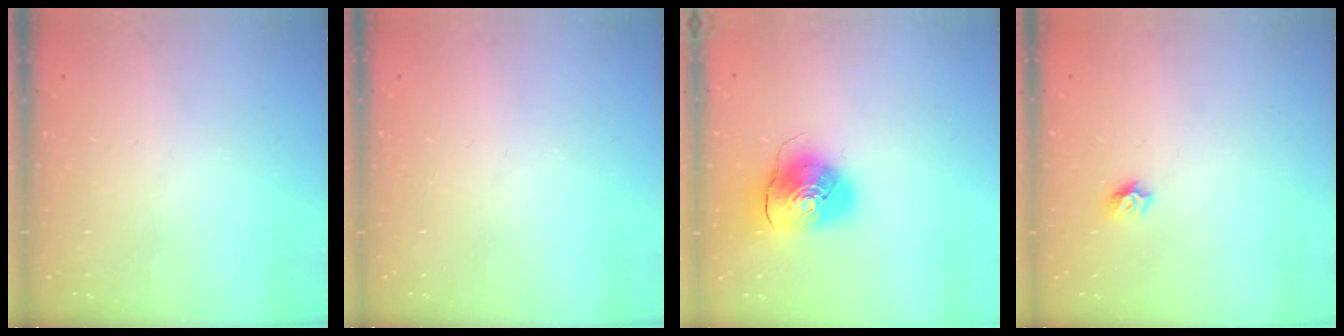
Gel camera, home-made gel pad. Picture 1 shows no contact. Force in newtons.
{"total": 0.0}
{"total": 10.1, "press": 10.0, "slide": 1.6}
{"total": 5.6, "press": 5.6, "slide": 0.7}